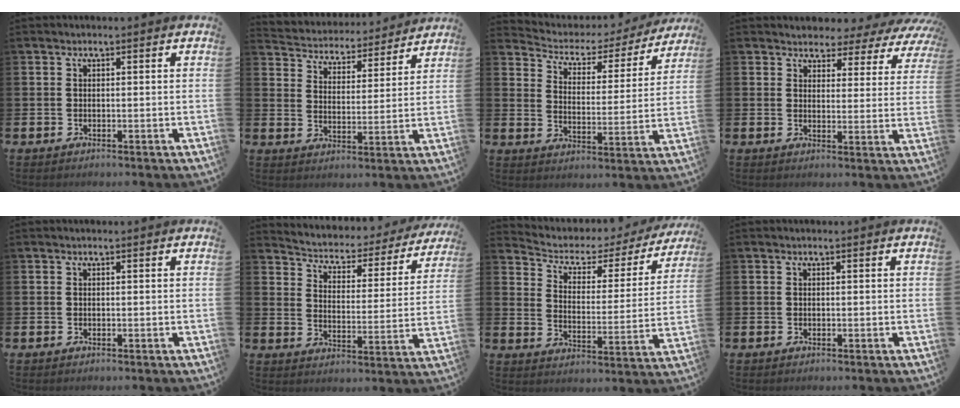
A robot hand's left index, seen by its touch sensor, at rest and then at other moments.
{"total": 4.5, "force": [4.3, 1.2, -0.2], "torque": [-0.026, -0.044, 0.069]}
{"total": 4.0, "force": [3.5, 1.9, 0.7], "torque": [-0.037, -0.029, 0.050]}
{"total": 3.2, "force": [2.9, 1.4, 0.0], "torque": [-0.013, -0.030, 0.044]}
{"total": 0.0}
{"total": 3.8, "force": [3.5, 1.4, 0.6], "torque": [-0.036, -0.037, 0.049]}
{"total": 4.1, "force": [3.3, 2.2, 1.2], "torque": [-0.048, -0.028, 0.044]}
{"total": 0.0}